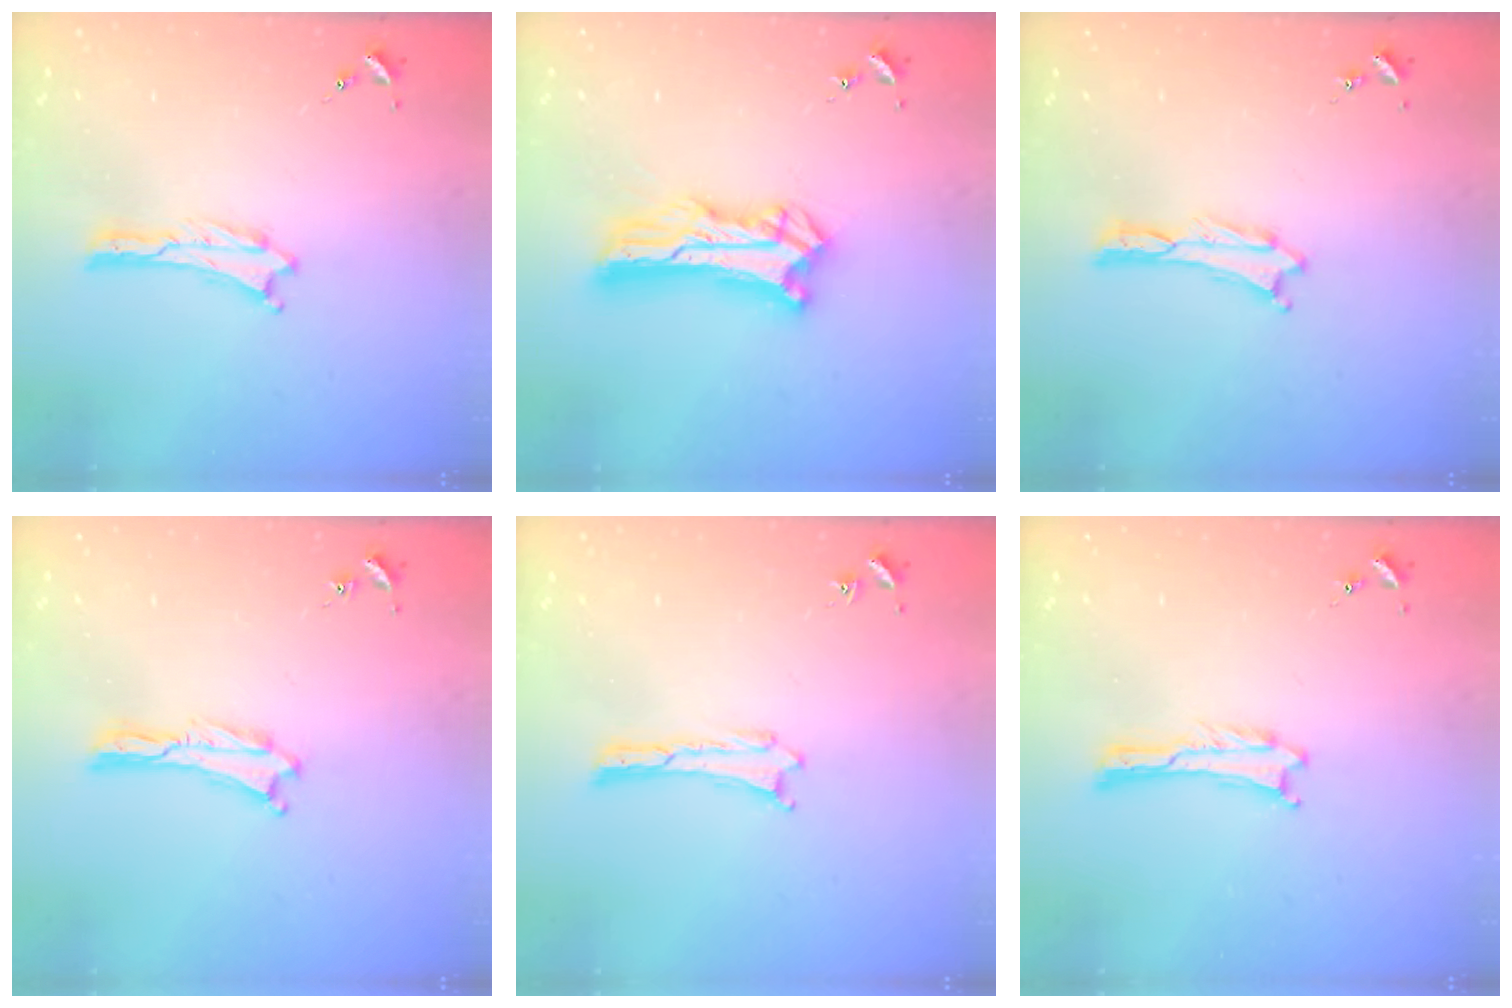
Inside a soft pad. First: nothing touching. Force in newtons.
{"total": 11.0, "press": 10.9, "slide": 0.8}
{"total": 0.0}
{"total": 0.0}
{"total": 0.0}
{"total": 0.0}